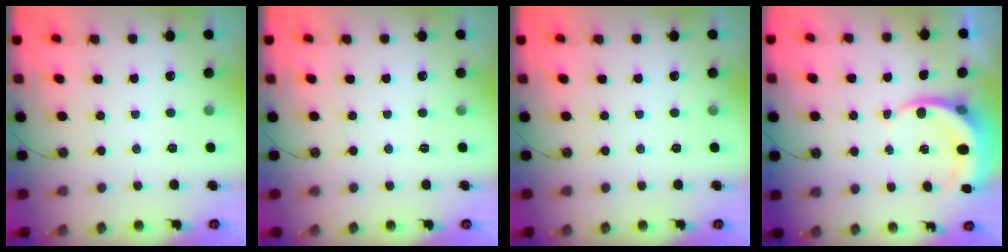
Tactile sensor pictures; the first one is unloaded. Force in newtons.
{"total": 0.0}
{"total": 0.0}
{"total": 5.9, "press": 5.8, "slide": 0.7}